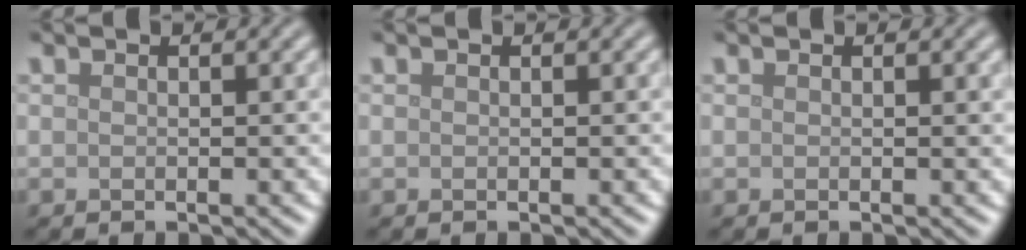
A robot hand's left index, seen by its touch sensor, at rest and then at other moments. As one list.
[{"total": 0.0}, {"total": 0.0}]